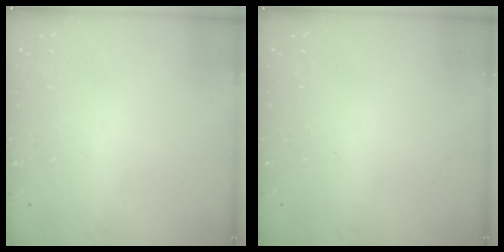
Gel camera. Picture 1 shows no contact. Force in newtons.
{"total": 0.0}